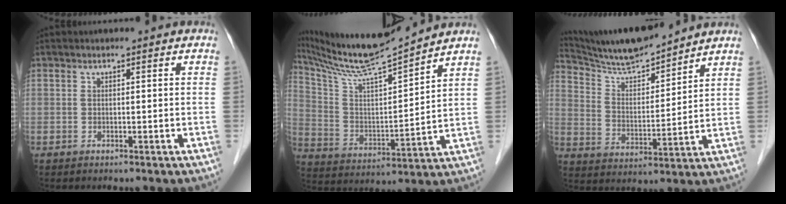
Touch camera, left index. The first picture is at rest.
{"total": 15.3, "force": [14.0, -0.8, 6.0], "torque": [-0.124, 0.000, 0.257]}
{"total": 11.8, "force": [11.3, 0.3, 3.4], "torque": [-0.073, 0.005, 0.210]}